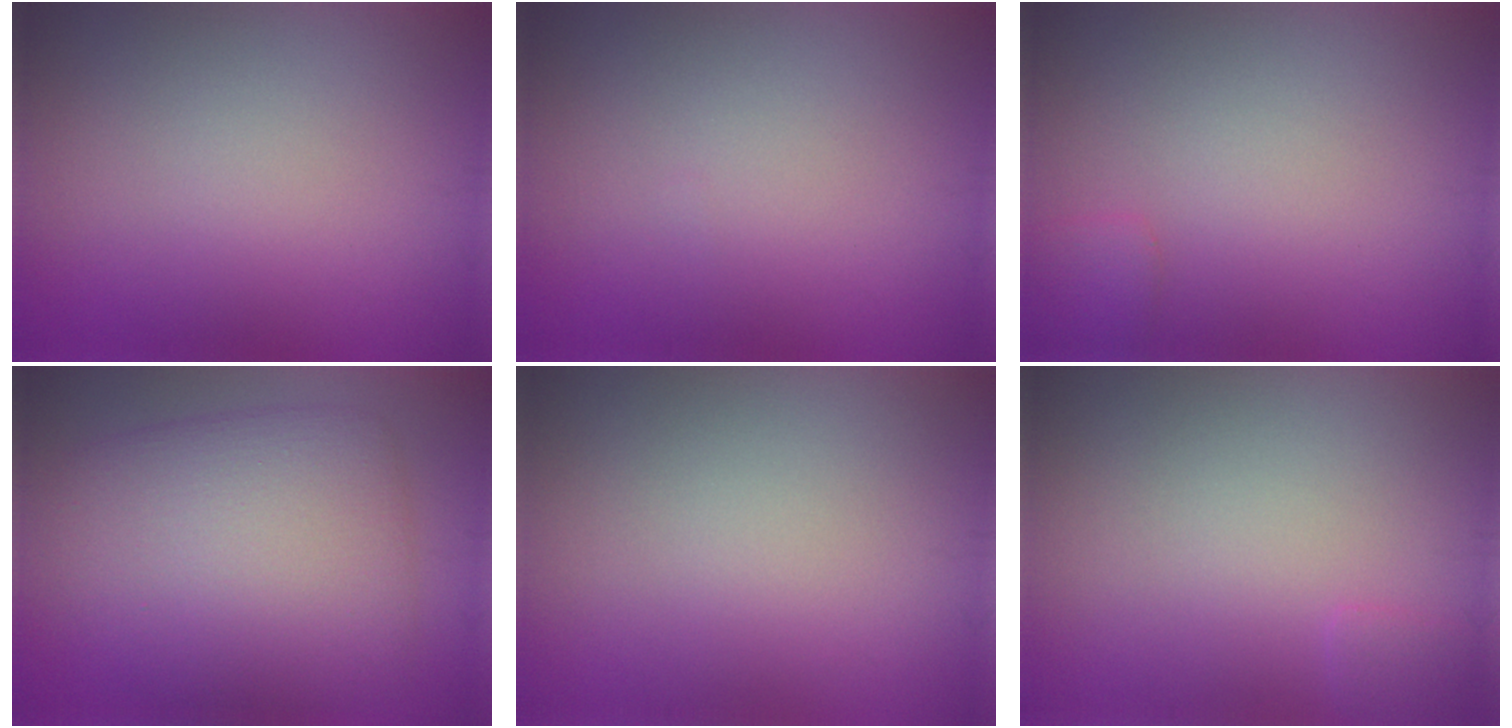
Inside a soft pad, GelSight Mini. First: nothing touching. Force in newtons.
{"total": 0.0}
{"total": 1.3, "press": 1.3, "slide": 0.1}
{"total": 9.2, "press": 9.2, "slide": 0.2}
{"total": 0.0}
{"total": 0.7, "press": 0.7, "slide": 0.1}